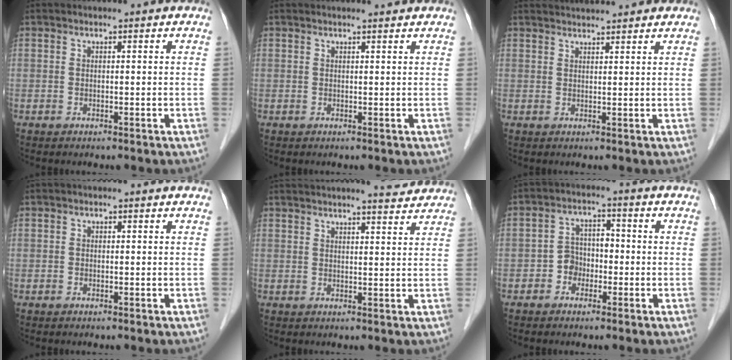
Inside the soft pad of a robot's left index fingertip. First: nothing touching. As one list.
[{"total": 1.9, "force": [1.9, -0.1, 0.5], "torque": [-0.009, 0.007, 0.025]}, {"total": 7.1, "force": [6.6, 0.7, 2.4], "torque": [-0.036, 0.034, 0.086]}, {"total": 0.0}, {"total": 6.9, "force": [6.3, 0.4, 2.6], "torque": [-0.042, 0.011, 0.081]}, {"total": 4.0, "force": [-1.6, 3.2, 1.8], "torque": [-0.036, 0.015, -0.033]}]